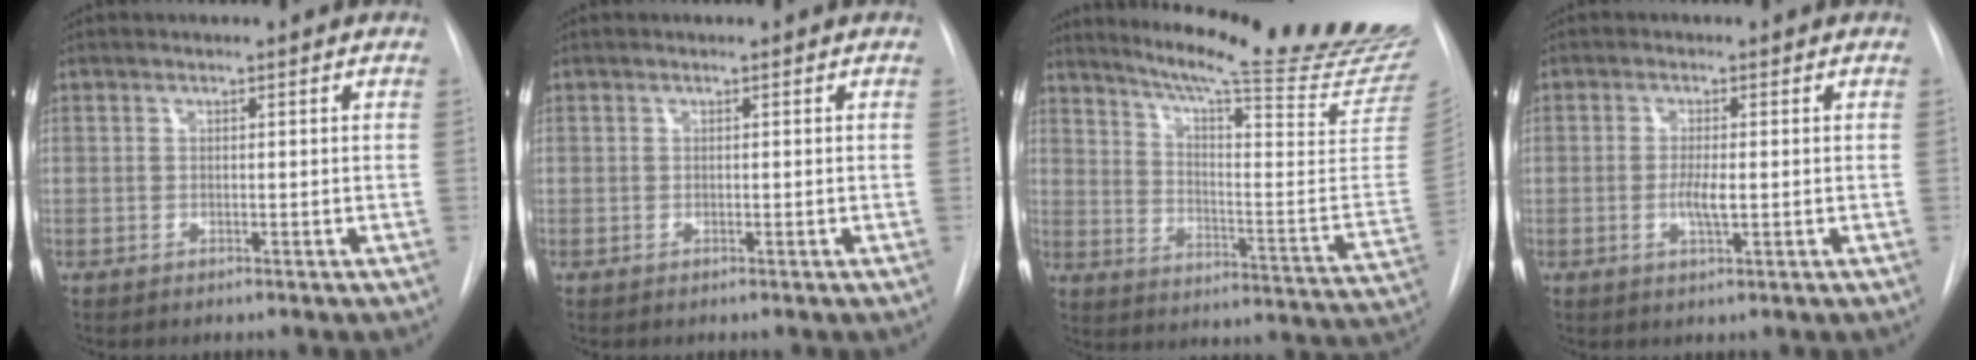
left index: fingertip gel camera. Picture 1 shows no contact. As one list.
[{"total": 0.0}, {"total": 25.7, "force": [22.6, -0.3, 12.3], "torque": [-0.188, -0.124, 0.292]}, {"total": 2.8, "force": [-1.2, 0.5, 2.5], "torque": [-0.052, -0.010, -0.017]}]